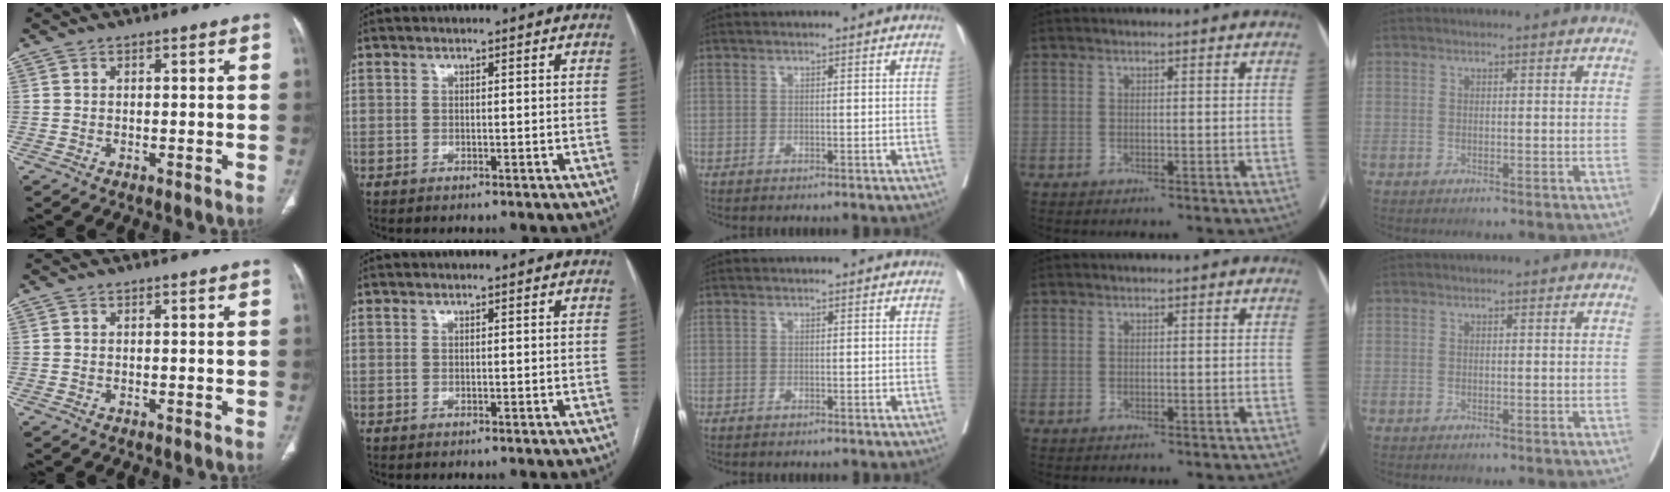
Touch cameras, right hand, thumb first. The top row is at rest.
{}